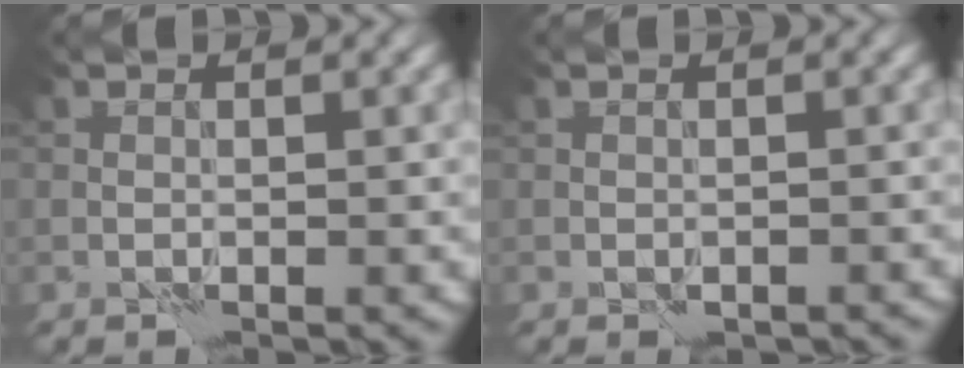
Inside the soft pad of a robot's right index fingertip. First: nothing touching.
{"total": 1.0, "force": [-0.8, 0.5, 0.4], "torque": [-0.007, -0.001, -0.012]}